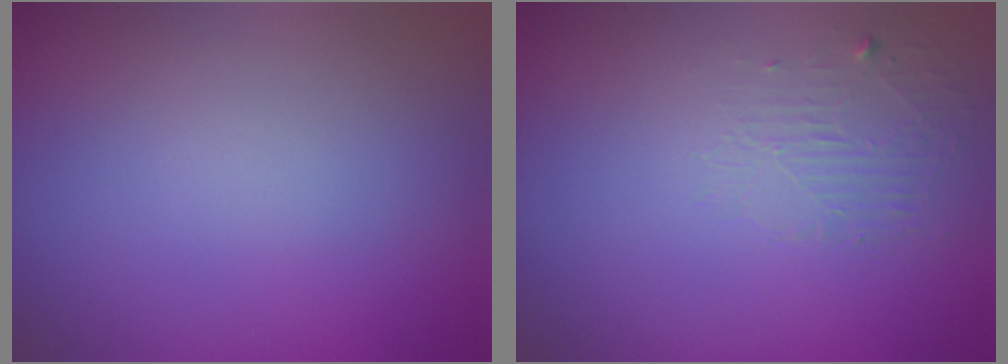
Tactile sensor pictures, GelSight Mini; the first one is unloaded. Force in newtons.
{"total": 1.4, "press": 0.1, "slide": 1.4}